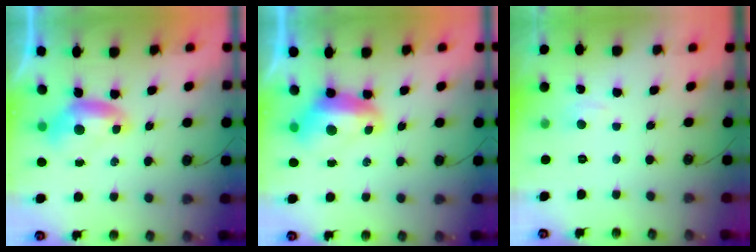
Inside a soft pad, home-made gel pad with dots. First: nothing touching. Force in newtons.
{"total": 1.7, "press": 1.6, "slide": 0.6}
{"total": 2.2, "press": 2.1, "slide": 0.6}